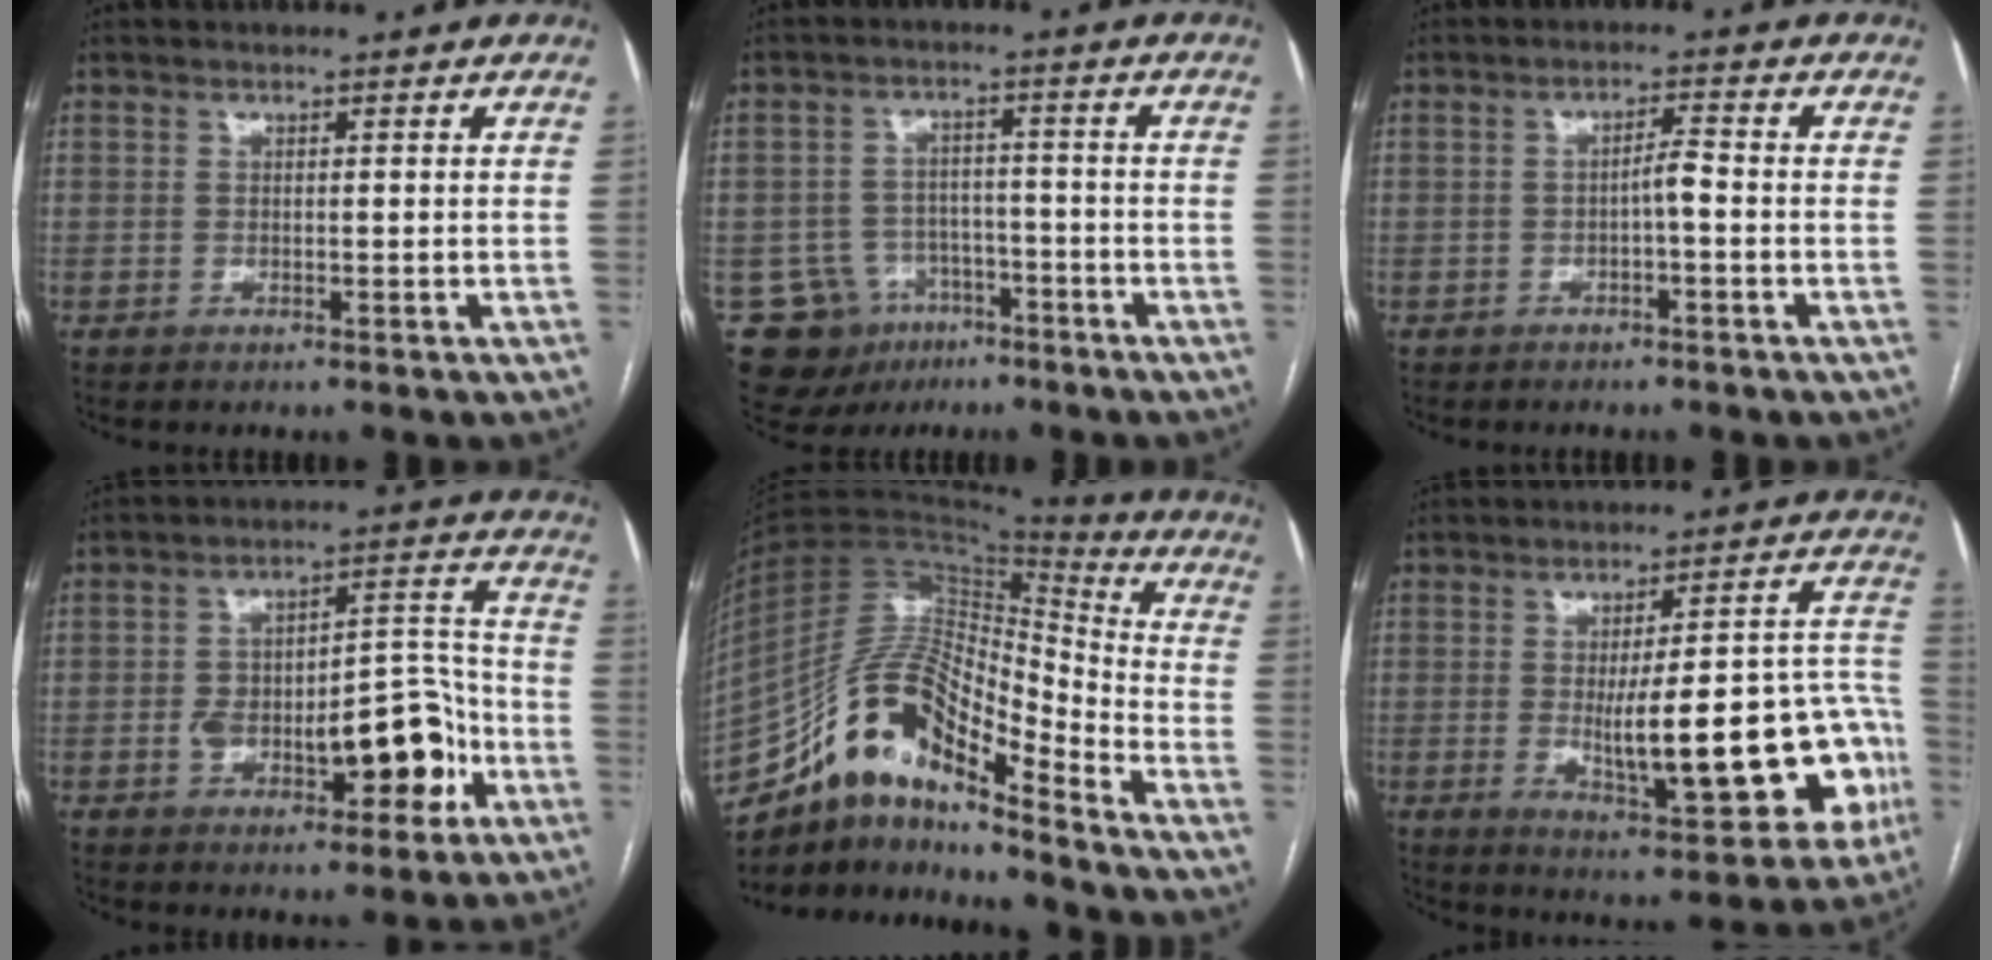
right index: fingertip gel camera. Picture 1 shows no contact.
{"total": 10.6, "force": [-5.6, 8.8, 2.2], "torque": [-0.045, 0.027, -0.075]}
{"total": 2.4, "force": [-0.8, 0.3, 2.2], "torque": [-0.034, 0.005, -0.014]}
{"total": 14.9, "force": [-4.5, 6.2, 12.8], "torque": [-0.184, 0.036, -0.055]}
{"total": 16.4, "force": [-11.4, 4.7, 10.9], "torque": [-0.193, 0.040, -0.198]}
{"total": 20.7, "force": [-3.9, 5.1, 19.7], "torque": [-0.198, 0.028, -0.032]}